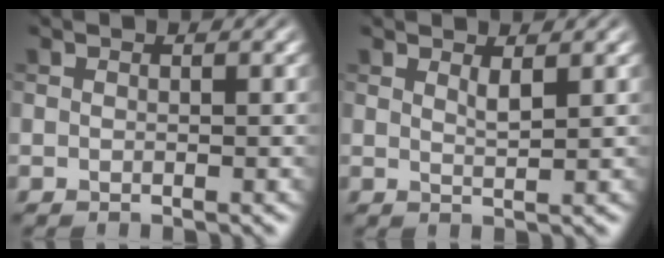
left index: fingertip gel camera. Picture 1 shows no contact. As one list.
[{"total": 1.3, "force": [0.9, 0.2, 0.9], "torque": [-0.015, -0.002, 0.015]}]